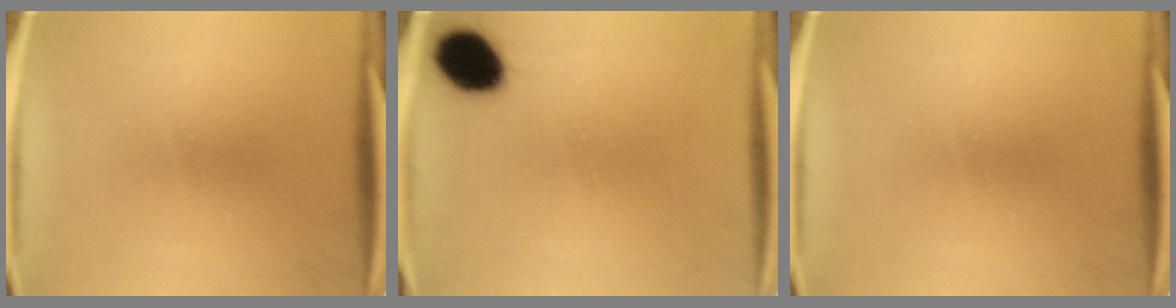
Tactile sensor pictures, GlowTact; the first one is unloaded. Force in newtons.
{"total": 9.6}
{"total": 0.0}